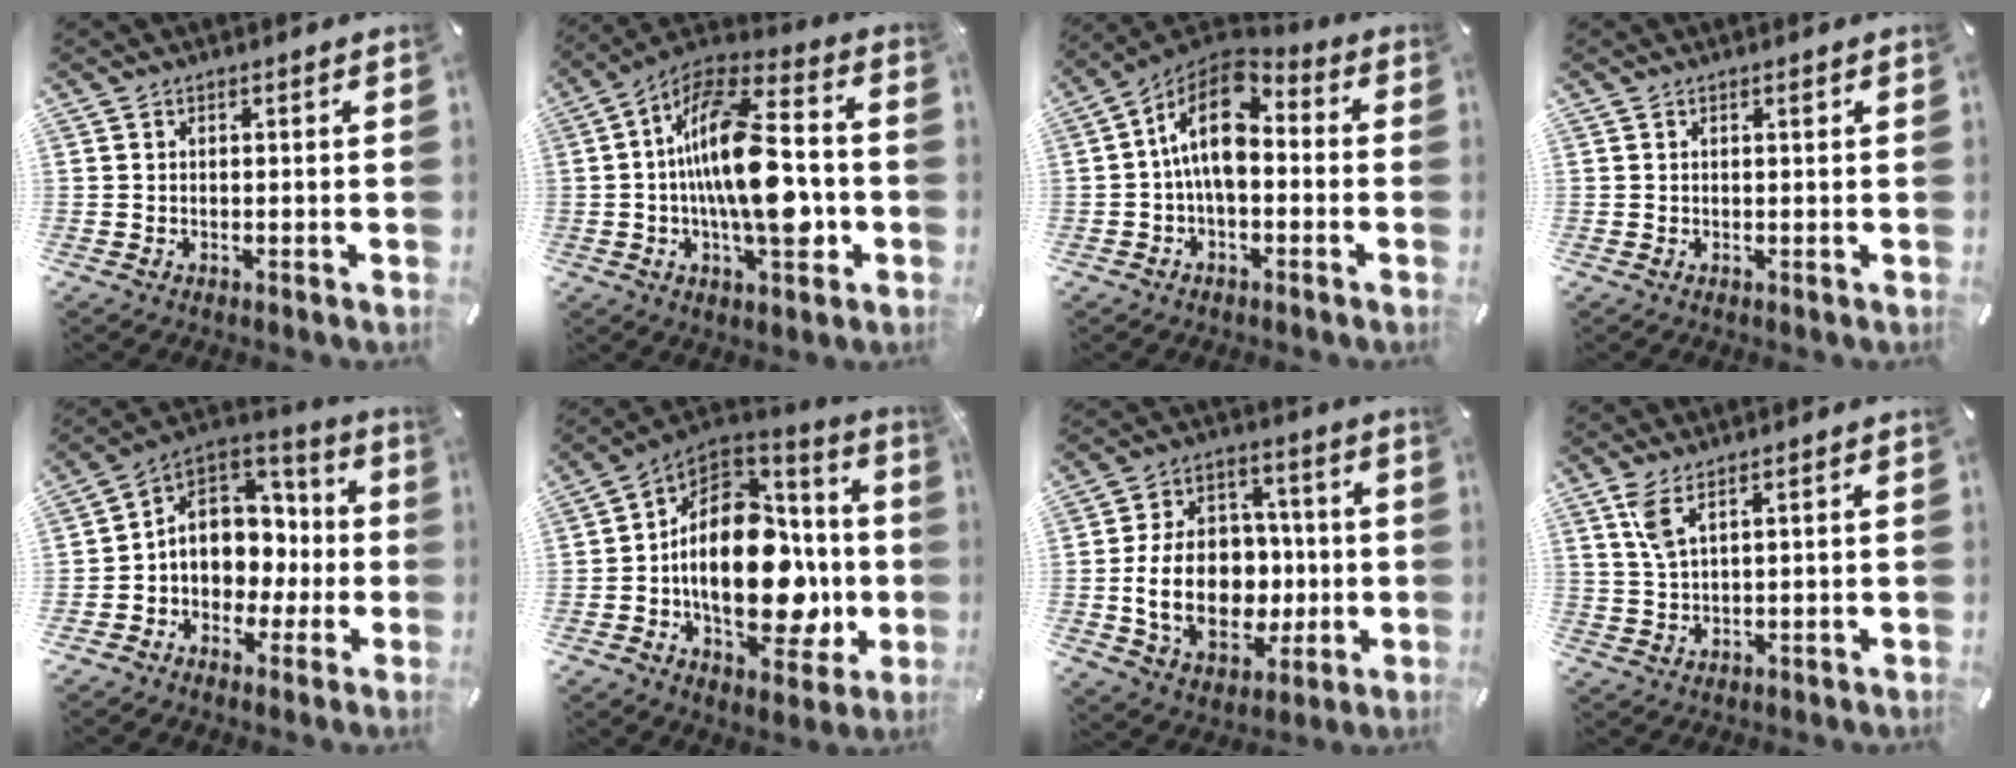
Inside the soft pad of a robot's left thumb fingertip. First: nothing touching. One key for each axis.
{"total": 20.4, "fx": -1.8, "fy": 9.3, "fz": 18.1, "tx": -0.317, "ty": -0.001, "tz": -0.034}
{"total": 14.0, "fx": 0.9, "fy": 8.0, "fz": 11.5, "tx": -0.220, "ty": -0.002, "tz": 0.012}
{"total": 0.6, "fx": 0.3, "fy": 0.1, "fz": 0.6, "tx": -0.010, "ty": 0.001, "tz": 0.005}
{"total": 10.3, "fx": 0.1, "fy": 9.4, "fz": 4.0, "tx": -0.067, "ty": -0.006, "tz": 0.012}
{"total": 24.2, "fx": -3.2, "fy": 15.0, "fz": 18.7, "tx": -0.320, "ty": -0.004, "tz": -0.044}
{"total": 18.4, "fx": -1.9, "fy": 14.2, "fz": 11.5, "tx": -0.225, "ty": 0.006, "tz": -0.025}
{"total": 4.8, "fx": 2.4, "fy": 1.4, "fz": 3.9, "tx": -0.084, "ty": 0.000, "tz": 0.044}